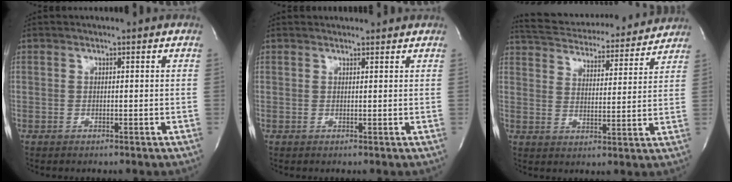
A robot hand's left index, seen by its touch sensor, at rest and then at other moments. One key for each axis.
{"total": 3.5, "fx": 3.4, "fy": 0.6, "fz": 0.5, "tx": -0.008, "ty": 0.021, "tz": 0.039}
{"total": 19.9, "fx": 18.8, "fy": 3.7, "fz": 5.6, "tx": -0.097, "ty": 0.011, "tz": 0.260}